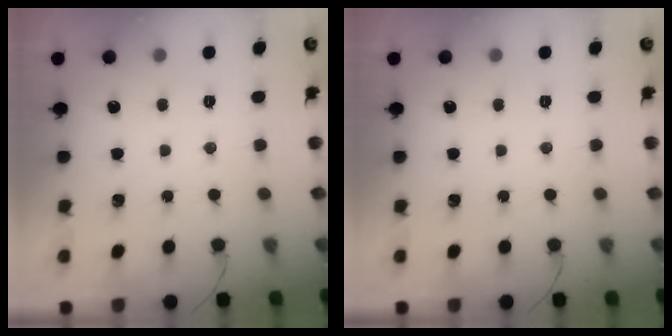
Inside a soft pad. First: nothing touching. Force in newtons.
{"total": 0.0}